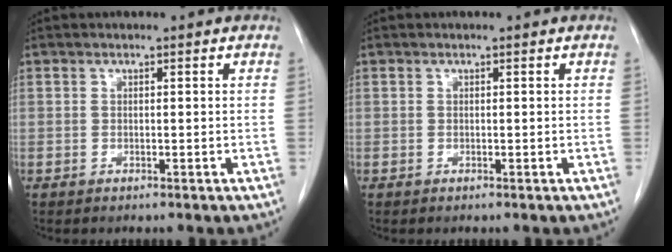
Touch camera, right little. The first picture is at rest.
{"total": 0.0}